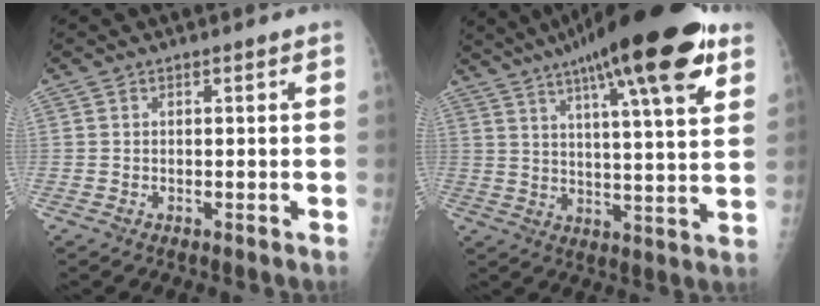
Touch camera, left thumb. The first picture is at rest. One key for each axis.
{"total": 23.1, "fx": 13.3, "fy": 4.8, "fz": 18.2, "tx": -0.271, "ty": -0.022, "tz": 0.195}